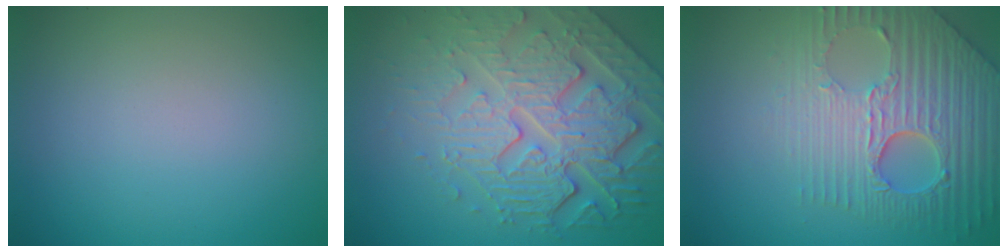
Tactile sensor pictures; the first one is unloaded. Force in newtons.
{"total": 7.3, "press": 5.8, "slide": 4.5}
{"total": 6.7, "press": 5.5, "slide": 4.0}